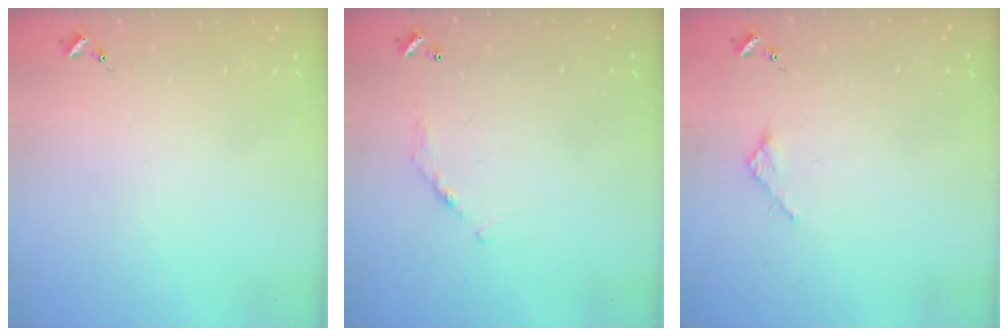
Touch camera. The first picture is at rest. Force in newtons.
{"total": 6.8, "press": 6.8, "slide": 0.5}
{"total": 2.7, "press": 2.7, "slide": 0.2}